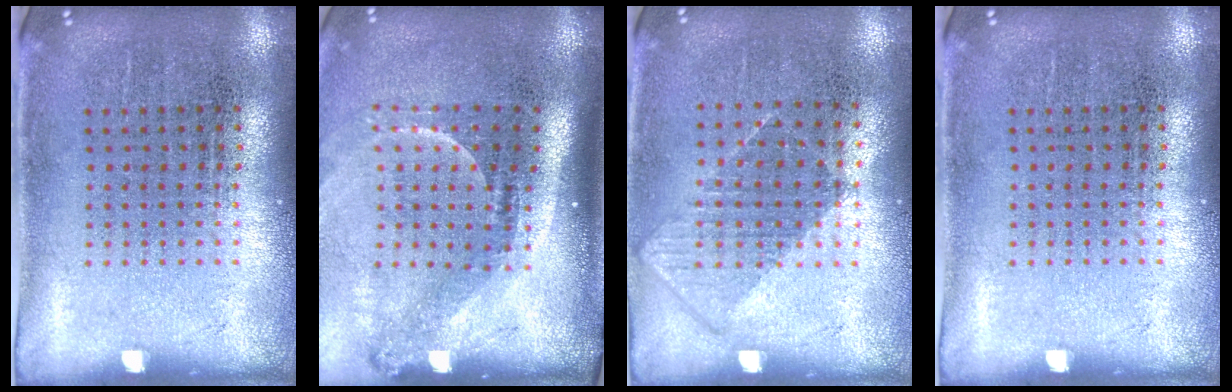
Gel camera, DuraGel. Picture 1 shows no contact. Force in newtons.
{"total": 2.2, "press": 1.5, "slide": 1.6}
{"total": 0.9, "press": 0.7, "slide": 0.4}
{"total": 0.0}